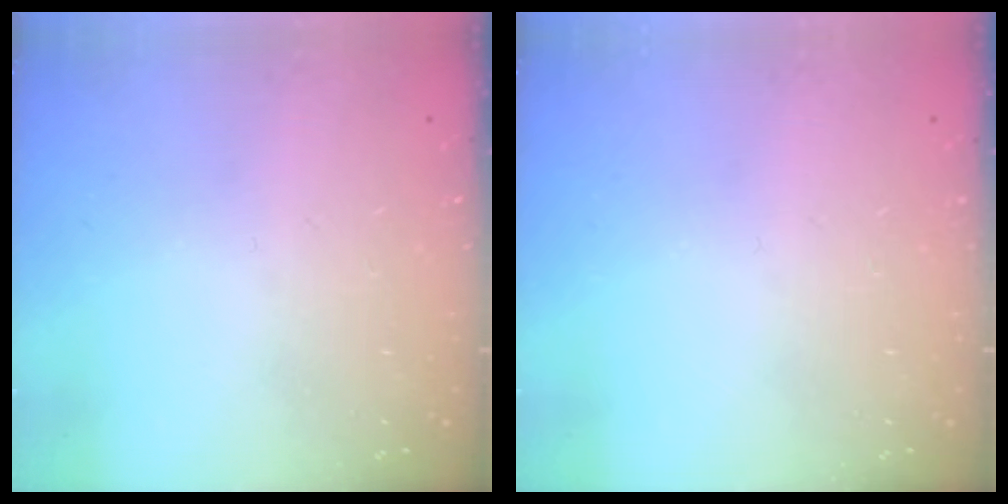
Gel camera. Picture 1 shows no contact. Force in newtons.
{"total": 0.0}